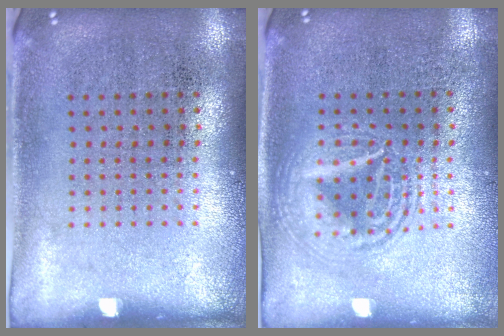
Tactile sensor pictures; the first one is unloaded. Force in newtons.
{"total": 2.9, "press": 2.9, "slide": 0.3}